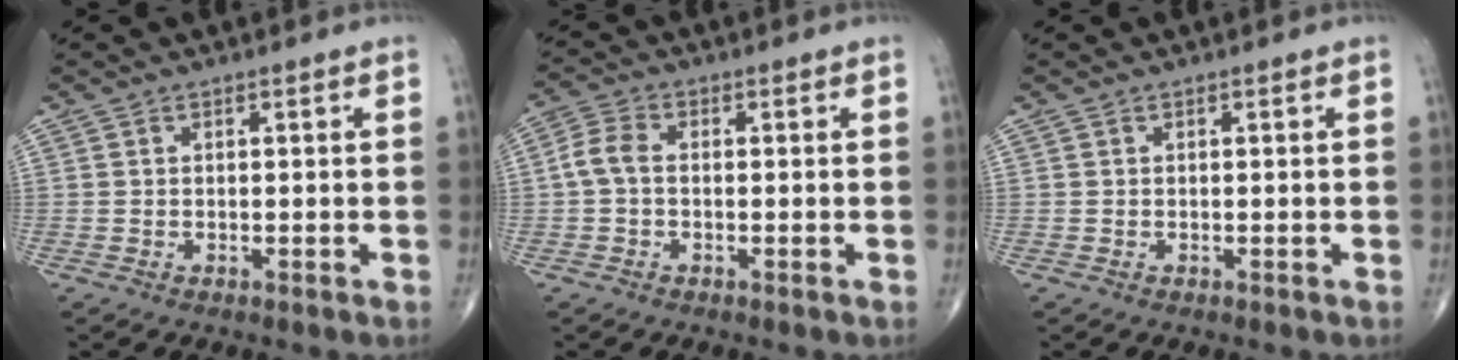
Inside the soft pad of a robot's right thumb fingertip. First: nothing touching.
{"total": 4.2, "force": [-0.3, 2.7, 3.3], "torque": [-0.069, 0.012, -0.015]}
{"total": 0.0}